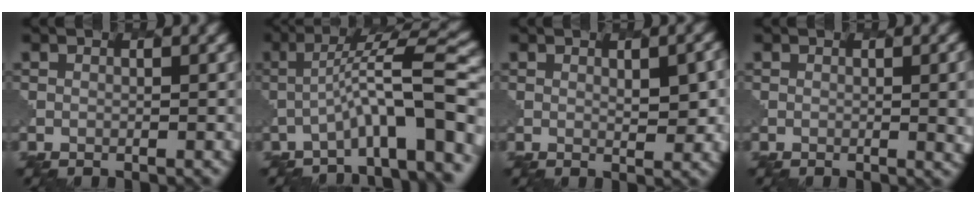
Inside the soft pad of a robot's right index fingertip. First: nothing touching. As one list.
[{"total": 8.0, "force": [-2.9, 1.4, 7.3], "torque": [-0.108, 0.023, -0.050]}, {"total": 3.1, "force": [0.9, 1.2, 2.7], "torque": [-0.039, 0.000, 0.017]}, {"total": 2.8, "force": [0.1, 0.7, 2.7], "torque": [-0.033, -0.001, 0.002]}]